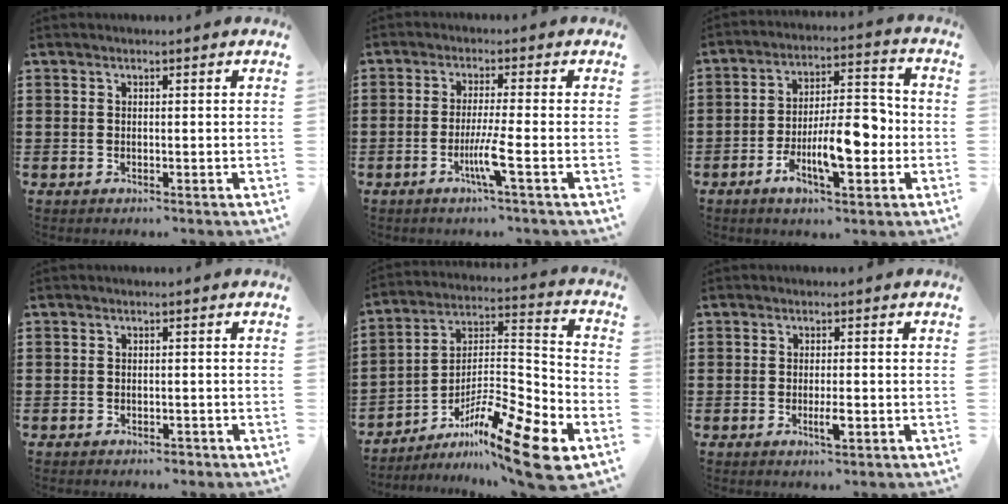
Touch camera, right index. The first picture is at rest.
{"total": 4.9, "force": [-2.0, -0.6, 4.5], "torque": [-0.089, -0.020, -0.041]}
{"total": 11.2, "force": [-3.6, 4.3, 9.6], "torque": [-0.158, 0.001, -0.066]}
{"total": 1.1, "force": [-1.0, 0.4, 0.0], "torque": [-0.003, 0.004, -0.024]}
{"total": 14.0, "force": [-10.1, 1.6, 9.6], "torque": [-0.148, 0.028, -0.184]}
{"total": 2.5, "force": [-0.9, 0.5, 2.3], "torque": [-0.046, -0.003, -0.018]}